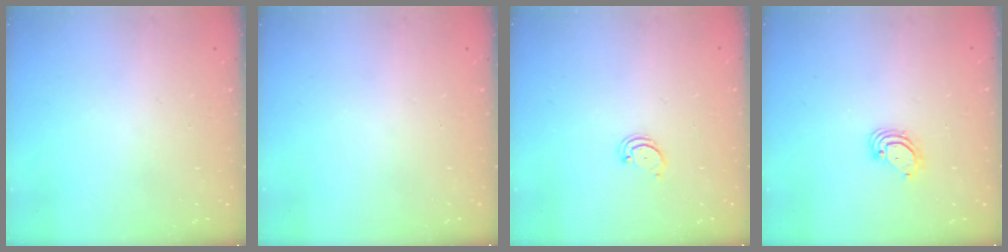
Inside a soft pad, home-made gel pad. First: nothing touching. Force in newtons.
{"total": 0.0}
{"total": 2.0, "press": 2.0, "slide": 0.2}
{"total": 3.8, "press": 3.8, "slide": 0.1}